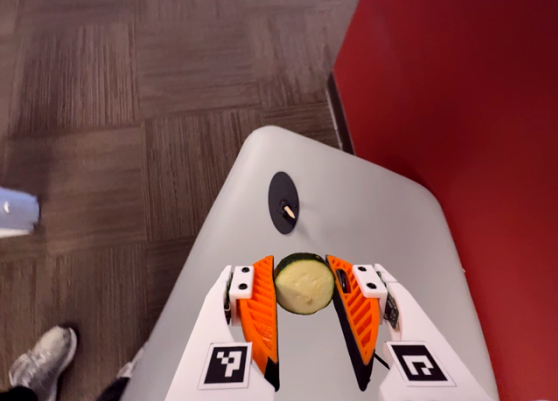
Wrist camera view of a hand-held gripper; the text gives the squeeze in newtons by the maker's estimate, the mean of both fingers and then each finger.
{"total": 11.4, "left": 11.5, "right": 11.3}